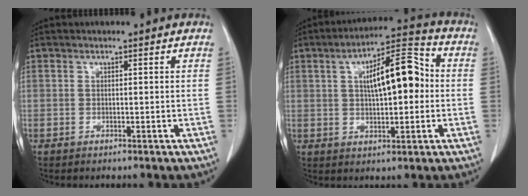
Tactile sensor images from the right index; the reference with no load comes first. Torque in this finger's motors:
{"motor_torque": [1.31, 0.07, 0.29, 0.14]}